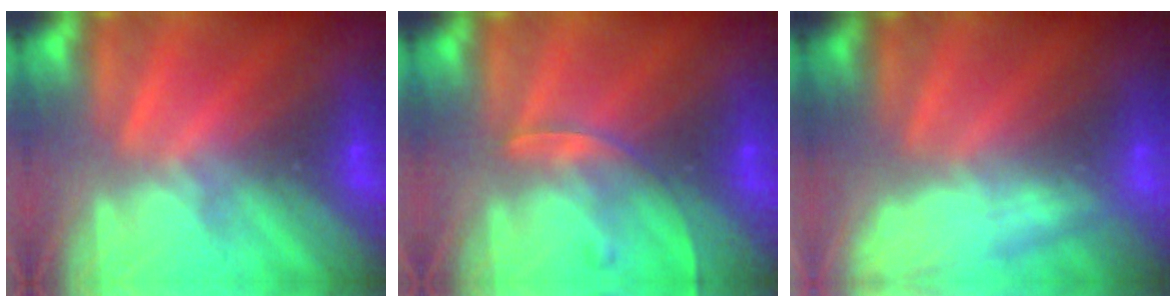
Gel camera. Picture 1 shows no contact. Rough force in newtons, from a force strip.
{"total": 2.5}
{"total": 2.6}